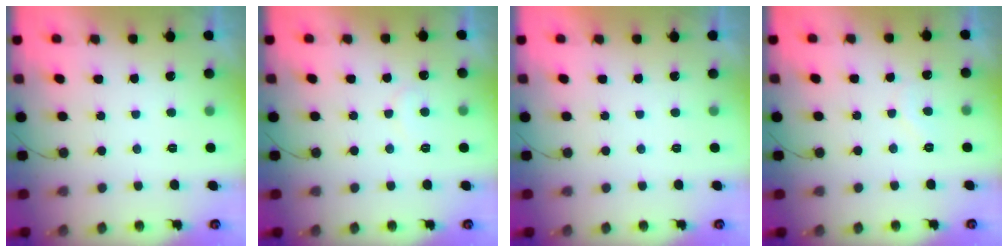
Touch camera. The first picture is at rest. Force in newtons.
{"total": 5.9, "press": 5.9, "slide": 0.3}
{"total": 1.9, "press": 1.9, "slide": 0.0}
{"total": 4.3, "press": 4.3, "slide": 0.3}